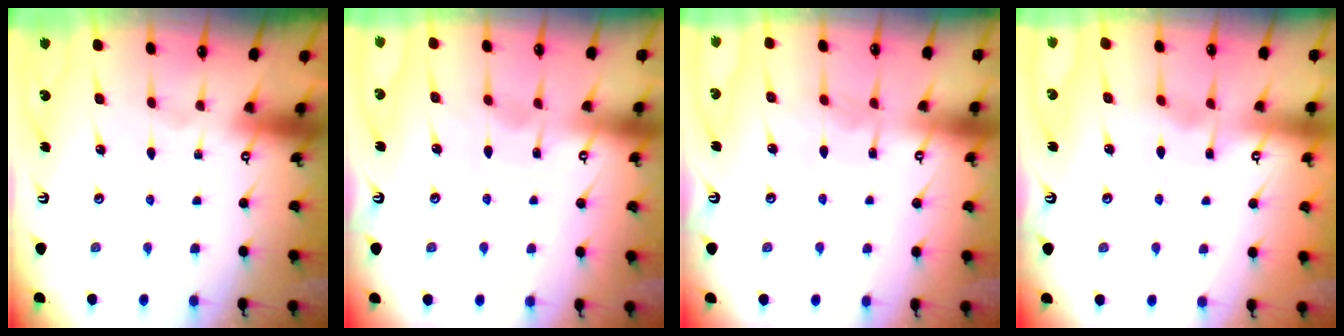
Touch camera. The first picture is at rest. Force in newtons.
{"total": 4.0, "press": 4.0, "slide": 0.5}
{"total": 6.6, "press": 6.6, "slide": 0.7}
{"total": 2.8, "press": 2.8, "slide": 0.4}